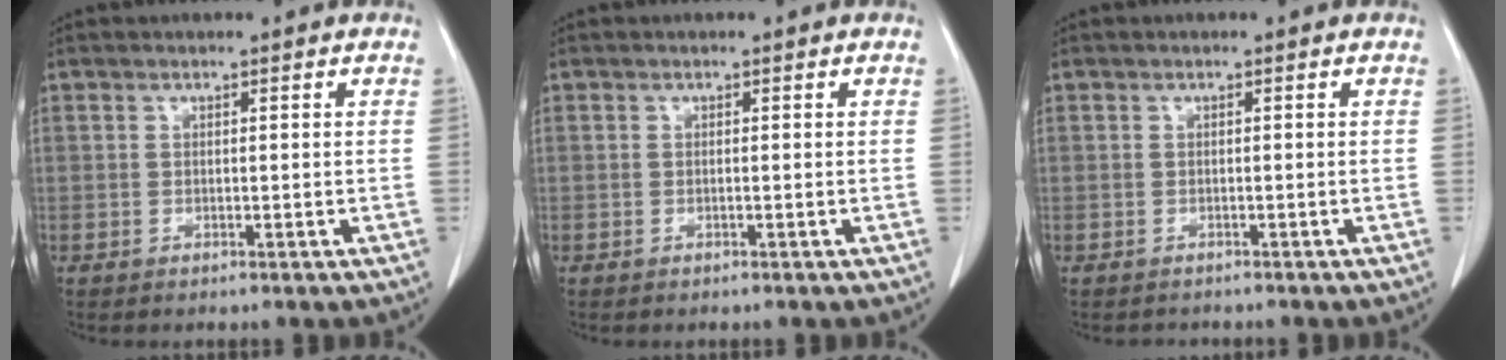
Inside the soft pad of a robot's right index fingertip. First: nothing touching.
{"total": 0.0}
{"total": 1.0, "force": [-0.9, 0.4, -0.1], "torque": [-0.005, -0.001, -0.013]}